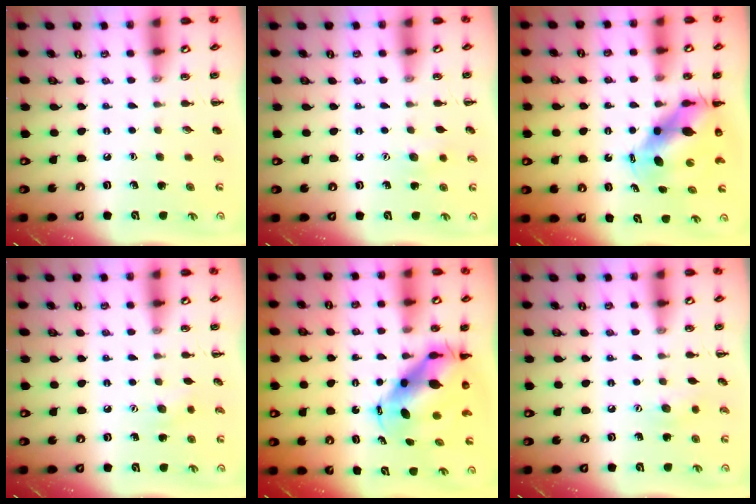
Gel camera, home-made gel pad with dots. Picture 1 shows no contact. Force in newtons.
{"total": 6.3, "press": 6.1, "slide": 1.4}
{"total": 9.2, "press": 9.0, "slide": 2.2}
{"total": 5.7, "press": 5.6, "slide": 1.3}
{"total": 8.8, "press": 8.5, "slide": 2.2}
{"total": 6.5, "press": 6.3, "slide": 1.4}